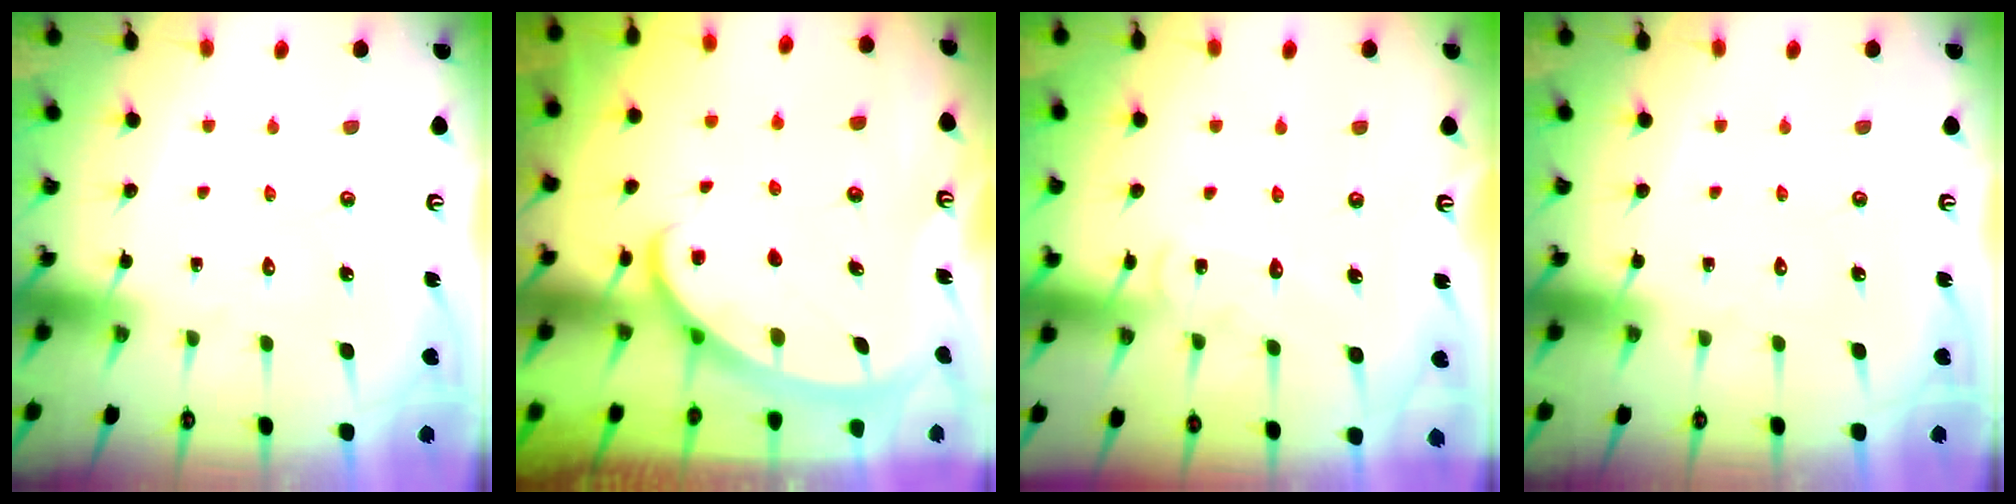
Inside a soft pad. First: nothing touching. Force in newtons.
{"total": 2.7, "press": 2.7, "slide": 0.4}
{"total": 7.5, "press": 7.4, "slide": 0.7}
{"total": 0.0}